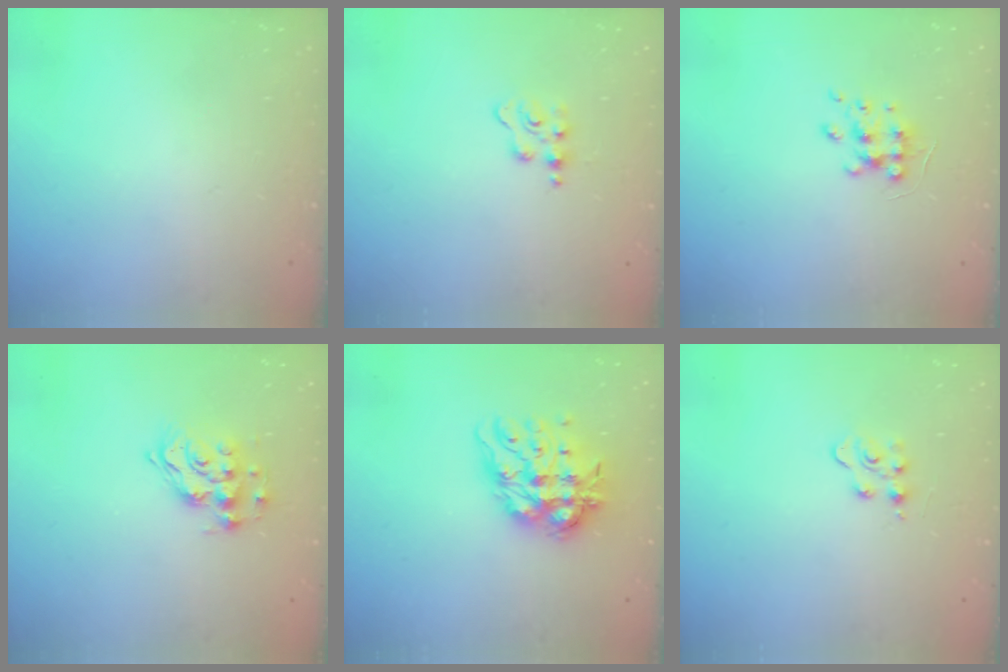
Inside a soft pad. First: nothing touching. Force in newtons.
{"total": 2.7, "press": 2.7, "slide": 0.5}
{"total": 7.2, "press": 7.2, "slide": 0.6}
{"total": 12.3, "press": 12.3, "slide": 0.9}
{"total": 13.1, "press": 13.0, "slide": 1.5}
{"total": 3.2, "press": 3.1, "slide": 0.6}